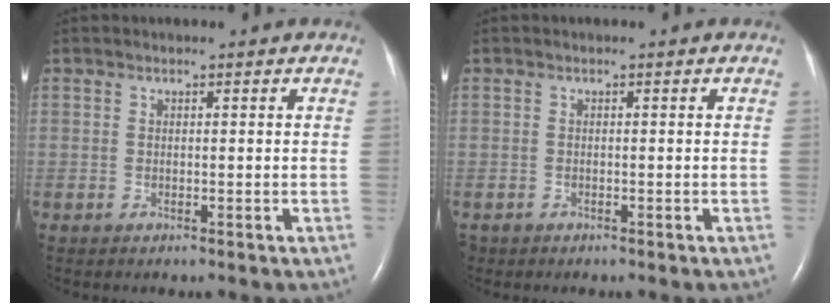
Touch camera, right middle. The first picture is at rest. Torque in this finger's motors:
{"motor_torque": [0.11, -0.06, -0.06, 0.01]}